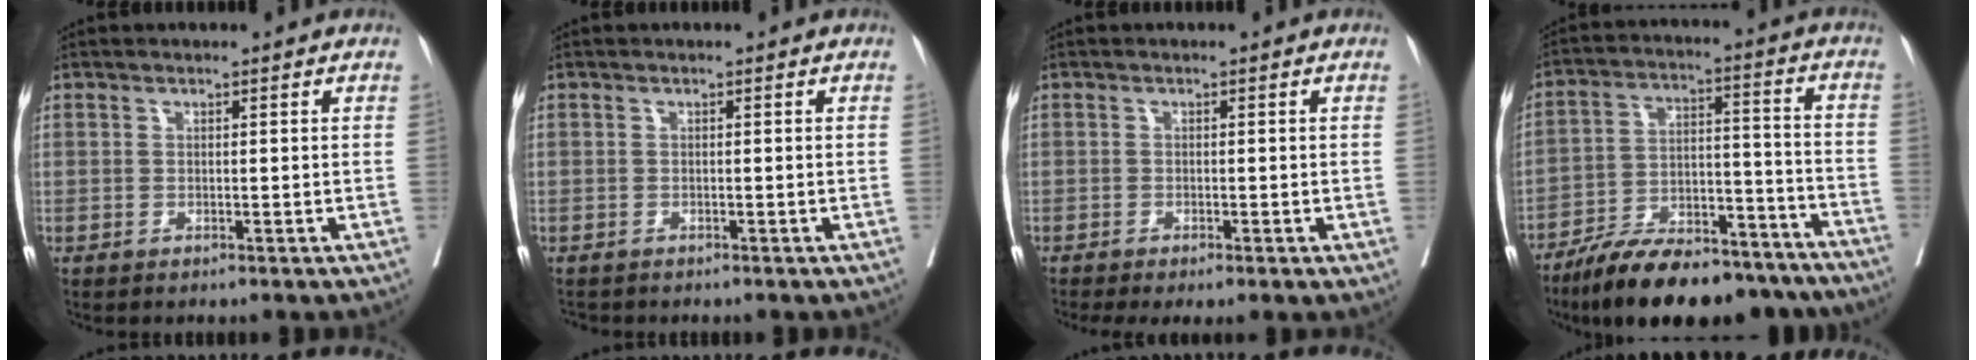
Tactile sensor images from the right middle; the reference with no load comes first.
{"total": 1.4, "force": [-1.3, 0.5, 0.2], "torque": [-0.012, -0.005, -0.021]}
{"total": 4.1, "force": [-2.5, 1.2, 3.1], "torque": [-0.047, -0.013, -0.040]}
{"total": 21.9, "force": [-18.2, 6.5, 10.2], "torque": [-0.143, 0.020, -0.281]}